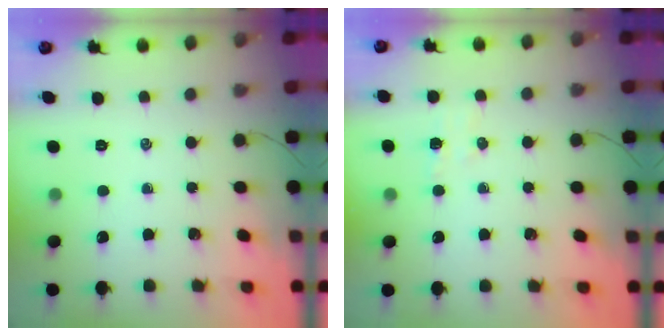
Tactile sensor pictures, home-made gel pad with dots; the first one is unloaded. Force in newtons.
{"total": 4.3, "press": 4.2, "slide": 1.0}